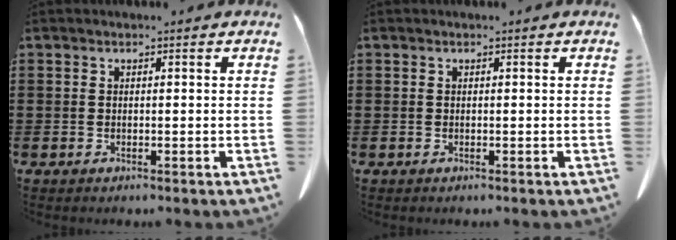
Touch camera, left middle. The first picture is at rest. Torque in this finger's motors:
{"motor_torque": [0.00, 0.00, -0.02, 0.01]}